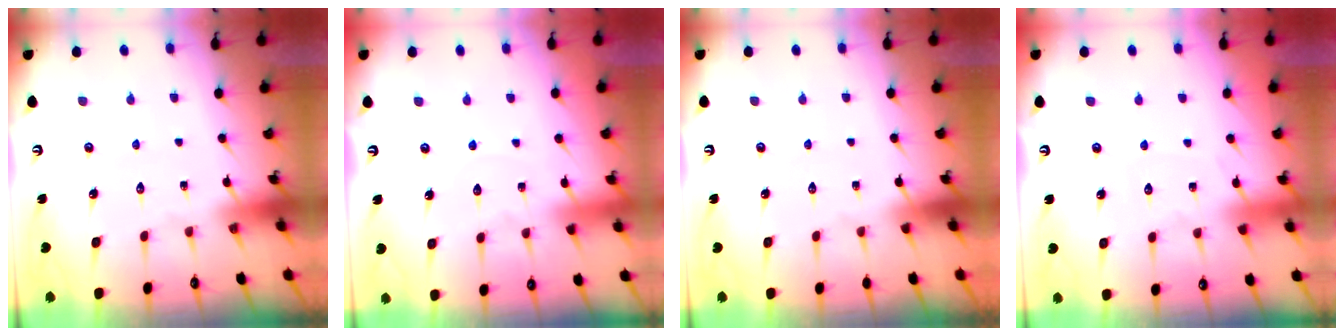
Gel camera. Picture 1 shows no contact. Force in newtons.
{"total": 4.6, "press": 4.6, "slide": 0.5}
{"total": 0.0}
{"total": 3.2, "press": 3.1, "slide": 0.6}